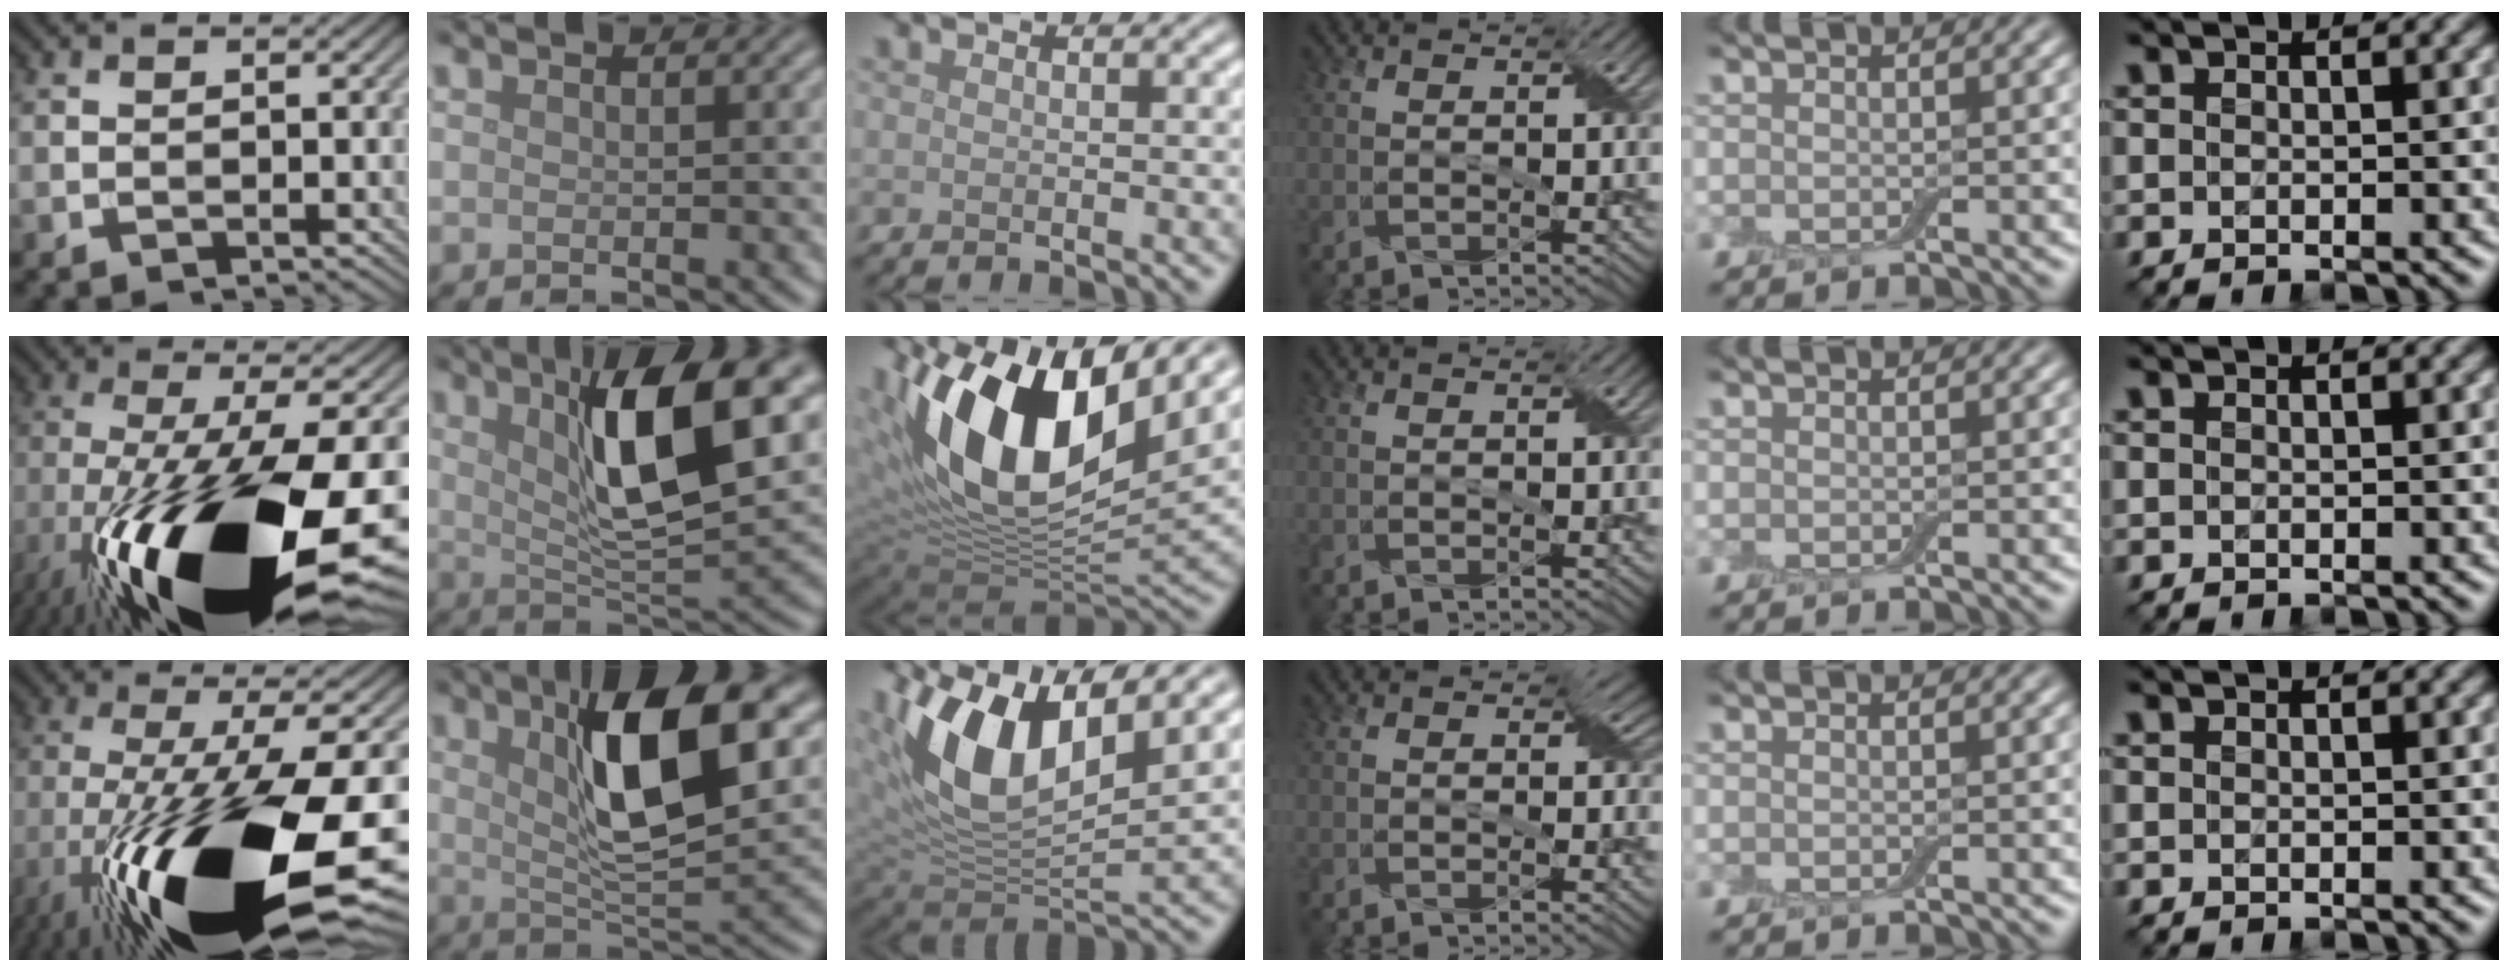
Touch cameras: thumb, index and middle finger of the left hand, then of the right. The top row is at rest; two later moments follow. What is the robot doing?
{"motion": "wrap", "object": "adhesive wrap"}